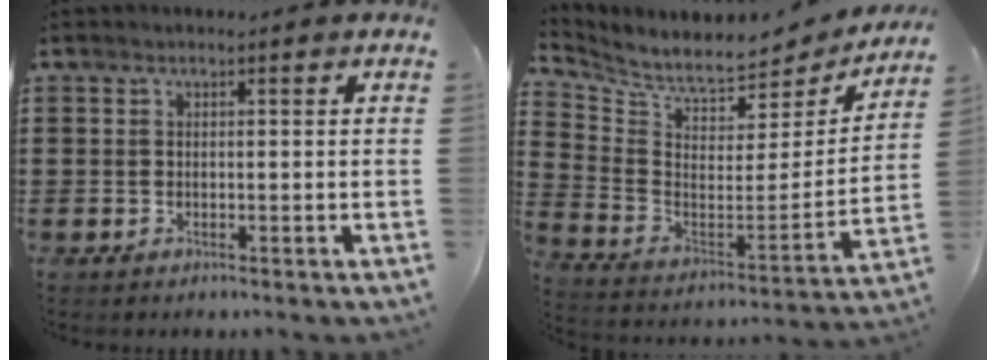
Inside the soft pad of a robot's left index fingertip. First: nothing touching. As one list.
[{"total": 6.3, "force": [6.0, 0.7, 1.9], "torque": [-0.070, -0.058, 0.099]}]